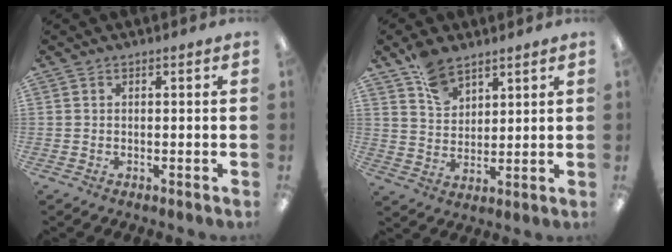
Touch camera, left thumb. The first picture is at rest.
{"total": 8.4, "force": [6.0, 4.8, 3.3], "torque": [-0.061, -0.022, 0.113]}